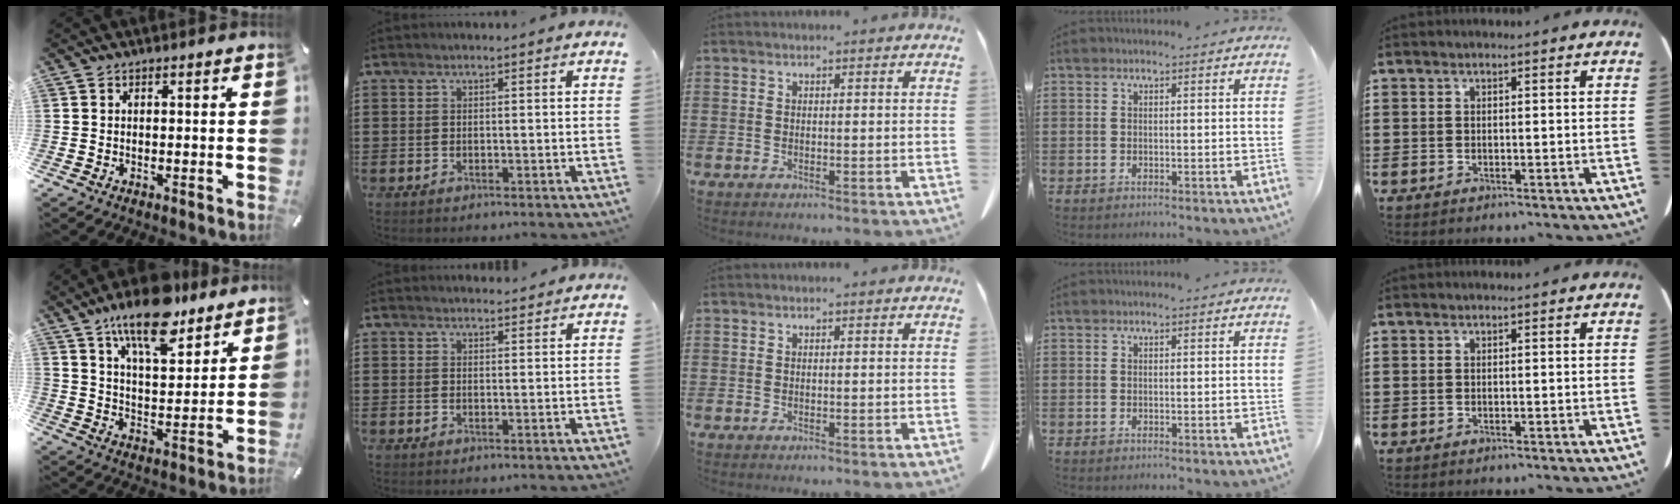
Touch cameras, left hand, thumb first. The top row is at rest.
{"thumb": {"total": 15.7, "force": [11.8, 6.3, 8.3], "torque": [-0.132, -0.067, 0.204]}, "index": {"total": 1.6, "force": [1.6, 0.3, 0.1], "torque": [-0.006, 0.002, 0.031]}}